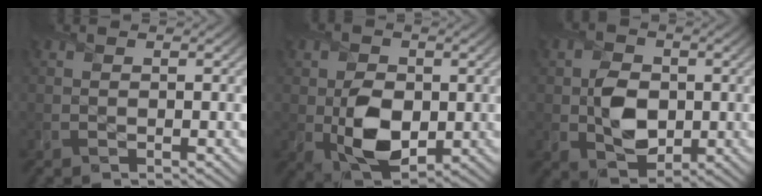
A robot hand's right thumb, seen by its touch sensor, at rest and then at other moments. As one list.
[{"total": 7.4, "force": [-0.9, 5.2, 5.2], "torque": [-0.106, -0.015, -0.017]}, {"total": 6.1, "force": [-0.4, 4.7, 3.9], "torque": [-0.077, -0.010, -0.007]}]